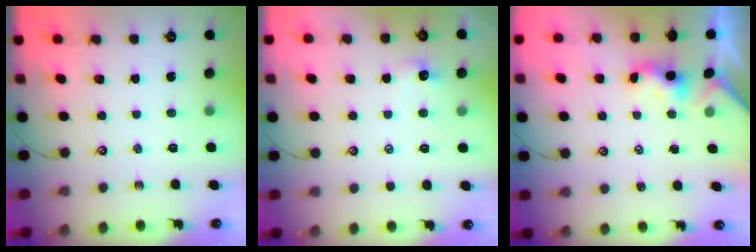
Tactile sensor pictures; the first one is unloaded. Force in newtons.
{"total": 1.0, "press": 0.9, "slide": 0.5}
{"total": 0.8, "press": 0.7, "slide": 0.4}